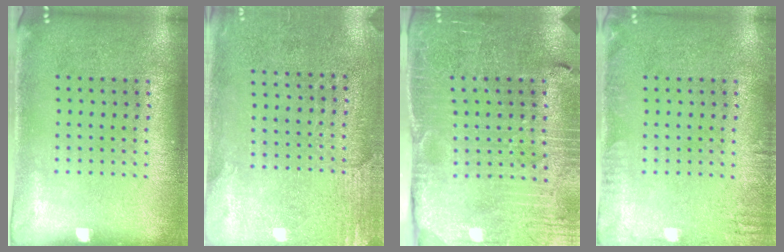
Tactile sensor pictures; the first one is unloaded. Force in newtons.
{"total": 2.7, "press": 2.4, "slide": 1.2}
{"total": 3.6, "press": 3.6, "slide": 0.4}
{"total": 1.7, "press": 1.7, "slide": 0.2}